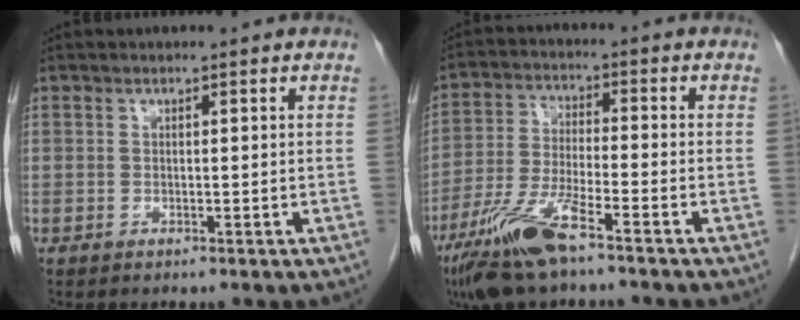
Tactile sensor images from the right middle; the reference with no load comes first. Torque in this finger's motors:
{"motor_torque": [1.17, -0.97, 0.62, 0.16]}